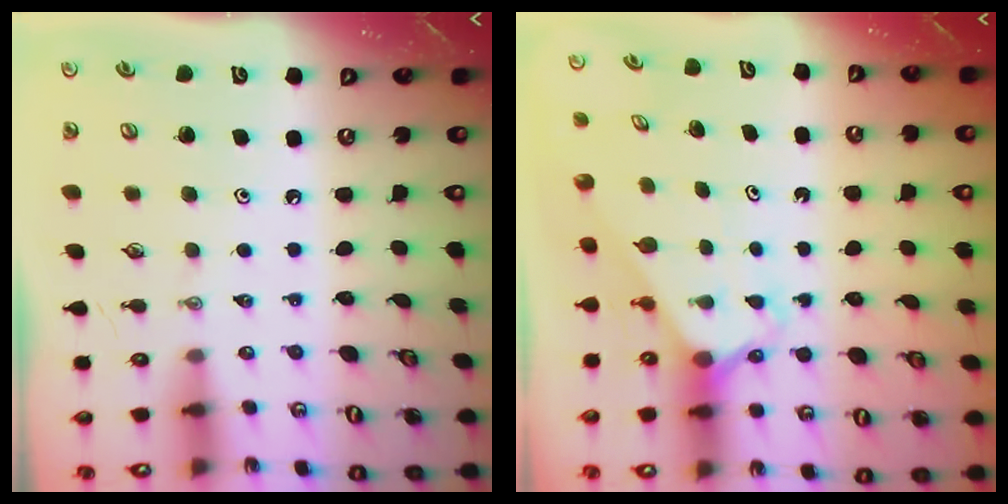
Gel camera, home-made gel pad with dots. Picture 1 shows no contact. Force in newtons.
{"total": 2.3, "press": 2.3, "slide": 0.2}